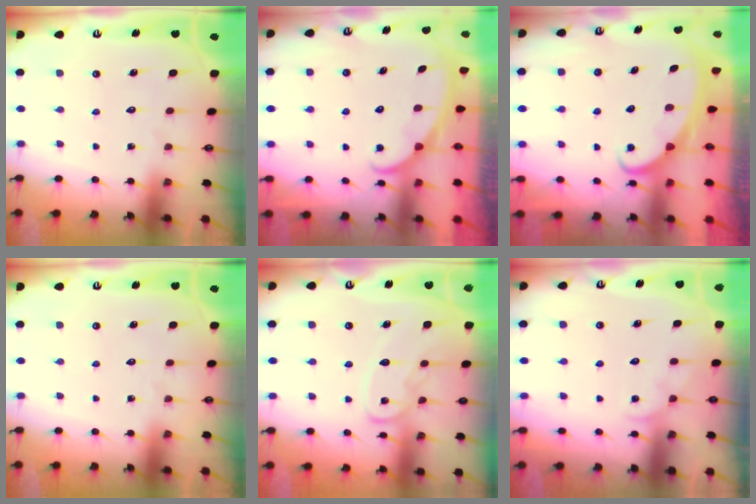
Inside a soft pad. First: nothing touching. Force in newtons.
{"total": 1.7, "press": 1.7, "slide": 0.2}
{"total": 2.4, "press": 2.4, "slide": 0.3}
{"total": 0.0}
{"total": 10.5, "press": 10.4, "slide": 0.9}
{"total": 3.4, "press": 3.4, "slide": 0.3}